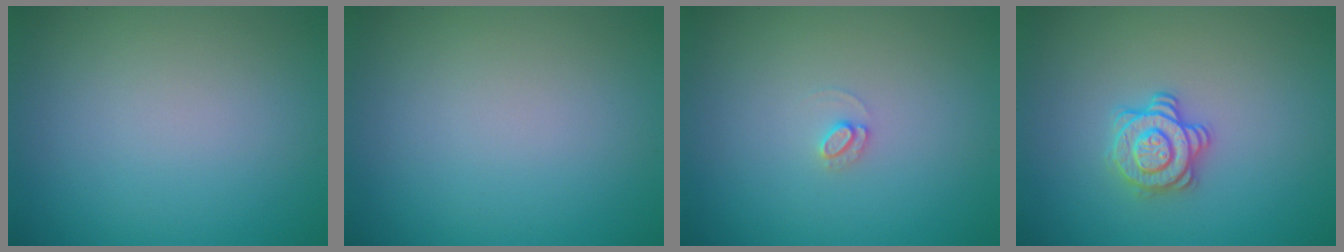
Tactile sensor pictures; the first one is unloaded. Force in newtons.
{"total": 0.0}
{"total": 0.9, "press": 0.9, "slide": 0.1}
{"total": 2.9, "press": 2.6, "slide": 1.2}